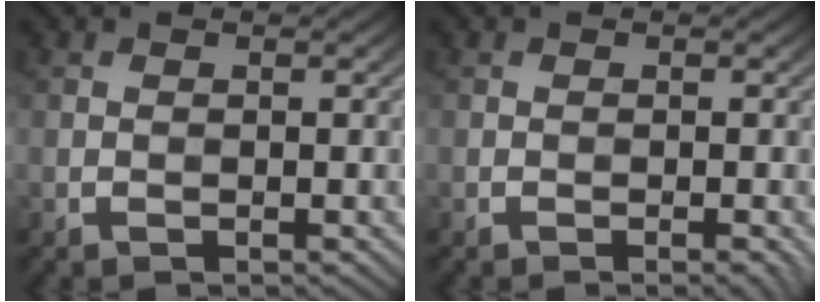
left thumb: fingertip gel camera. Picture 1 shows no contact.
{"total": 0.9, "force": [-0.4, 0.1, 0.8], "torque": [-0.012, -0.002, -0.007]}